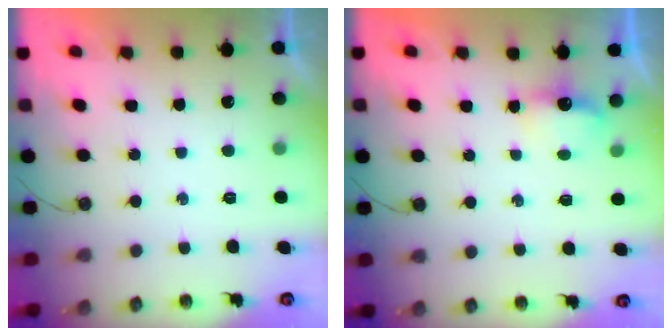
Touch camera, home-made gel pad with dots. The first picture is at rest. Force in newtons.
{"total": 4.6, "press": 4.5, "slide": 0.8}